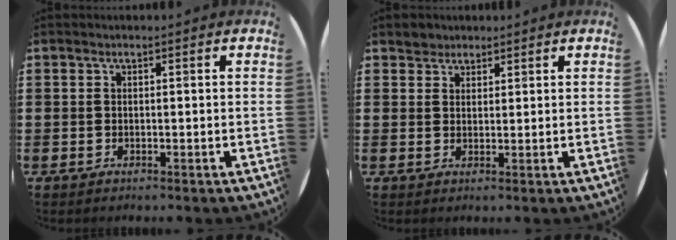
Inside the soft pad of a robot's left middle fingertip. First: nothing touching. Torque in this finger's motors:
{"motor_torque": [0.32, -0.26, 0.02, 0.00]}